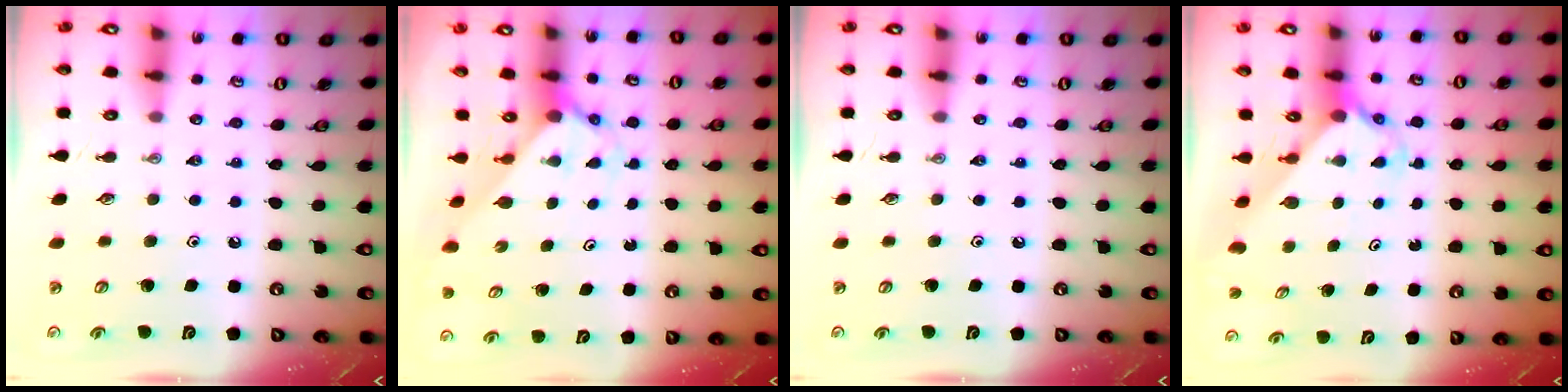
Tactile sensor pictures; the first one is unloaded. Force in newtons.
{"total": 2.0, "press": 2.0, "slide": 0.2}
{"total": 0.0}
{"total": 2.4, "press": 2.4, "slide": 0.2}